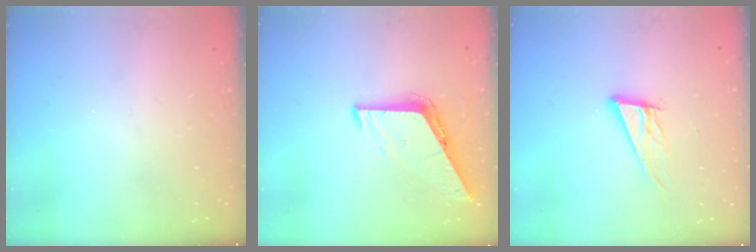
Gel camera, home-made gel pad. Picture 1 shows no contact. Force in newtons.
{"total": 8.4, "press": 8.4, "slide": 0.9}
{"total": 13.0, "press": 12.6, "slide": 3.3}